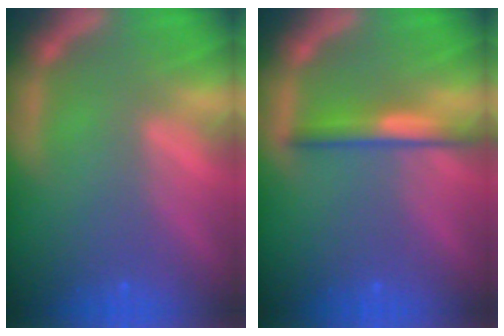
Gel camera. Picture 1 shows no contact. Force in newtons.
{"total": 3.0}